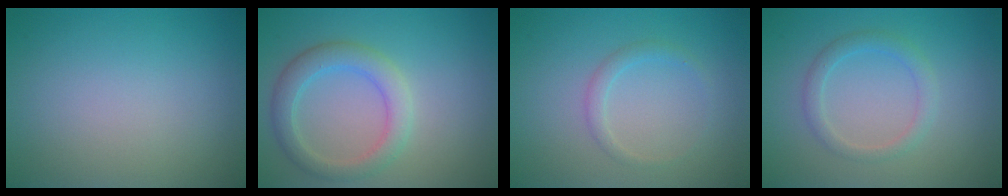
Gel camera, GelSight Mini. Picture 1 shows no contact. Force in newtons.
{"total": 3.7, "press": 3.7, "slide": 0.1}
{"total": 1.3, "press": 1.3, "slide": 0.0}
{"total": 2.0, "press": 1.9, "slide": 0.1}